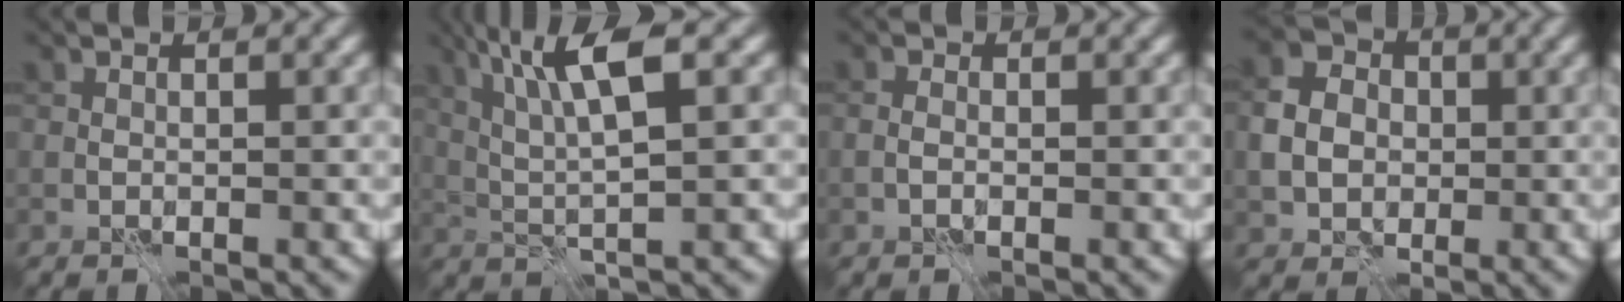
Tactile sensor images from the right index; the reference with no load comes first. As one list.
[{"total": 6.5, "force": [2.4, 1.4, 5.9], "torque": [-0.113, 0.008, 0.046]}, {"total": 1.1, "force": [-0.4, 0.6, 0.9], "torque": [-0.020, 0.003, -0.012]}, {"total": 4.7, "force": [-0.2, 3.9, 2.5], "torque": [-0.051, 0.008, -0.010]}]